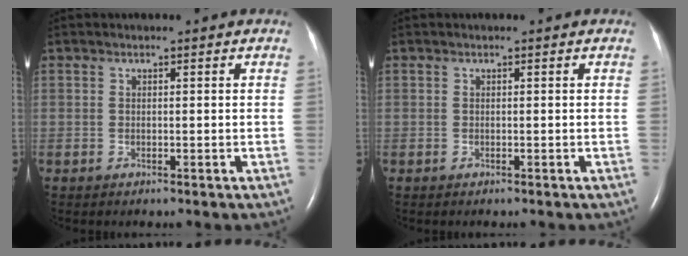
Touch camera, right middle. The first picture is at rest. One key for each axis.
{"total": 0.0}